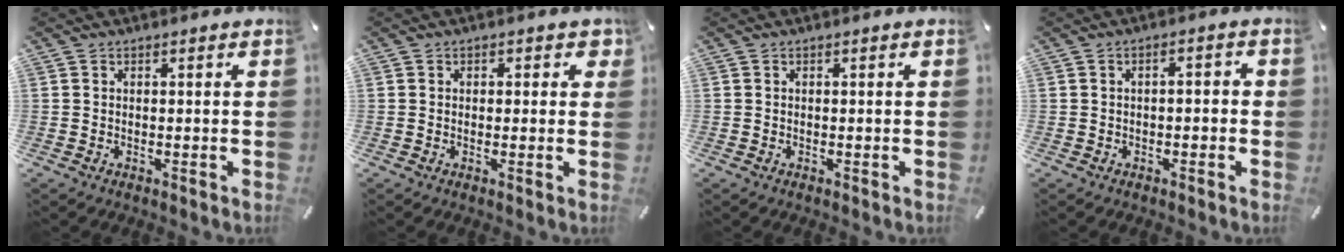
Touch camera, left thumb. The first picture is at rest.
{"total": 1.6, "force": [0.2, 1.4, 0.7], "torque": [0.009, -0.002, -0.003]}
{"total": 0.0}
{"total": 2.1, "force": [-1.5, 1.0, 1.1], "torque": [-0.019, 0.013, -0.031]}